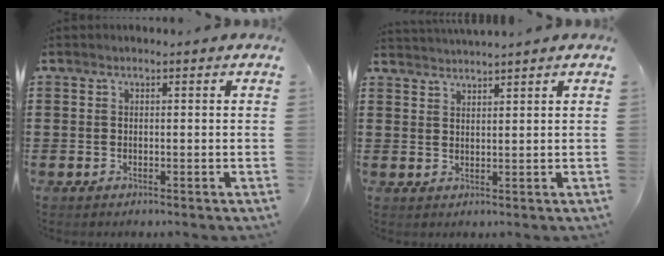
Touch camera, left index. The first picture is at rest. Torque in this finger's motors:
{"motor_torque": [0.09, 0.09, 0.30, 0.11]}